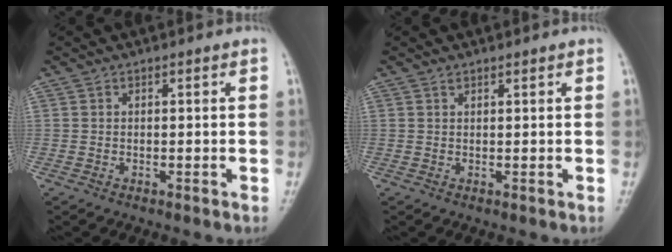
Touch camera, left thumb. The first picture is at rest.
{"total": 0.6, "force": [0.5, 0.2, 0.2], "torque": [-0.006, -0.004, 0.010]}